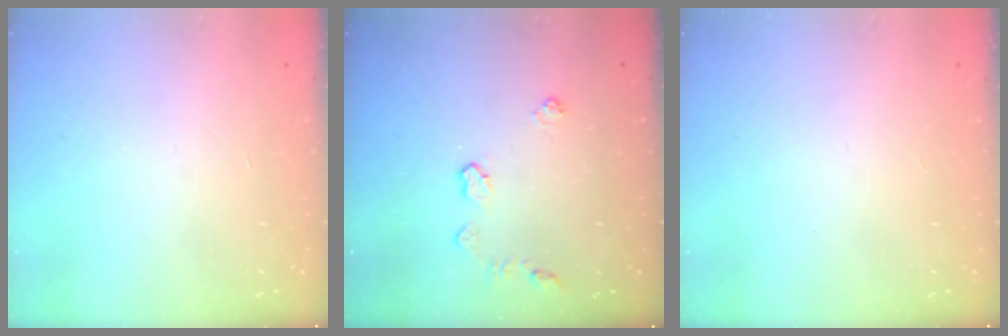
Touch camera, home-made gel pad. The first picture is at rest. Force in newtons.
{"total": 5.8, "press": 5.8, "slide": 0.6}
{"total": 0.0}